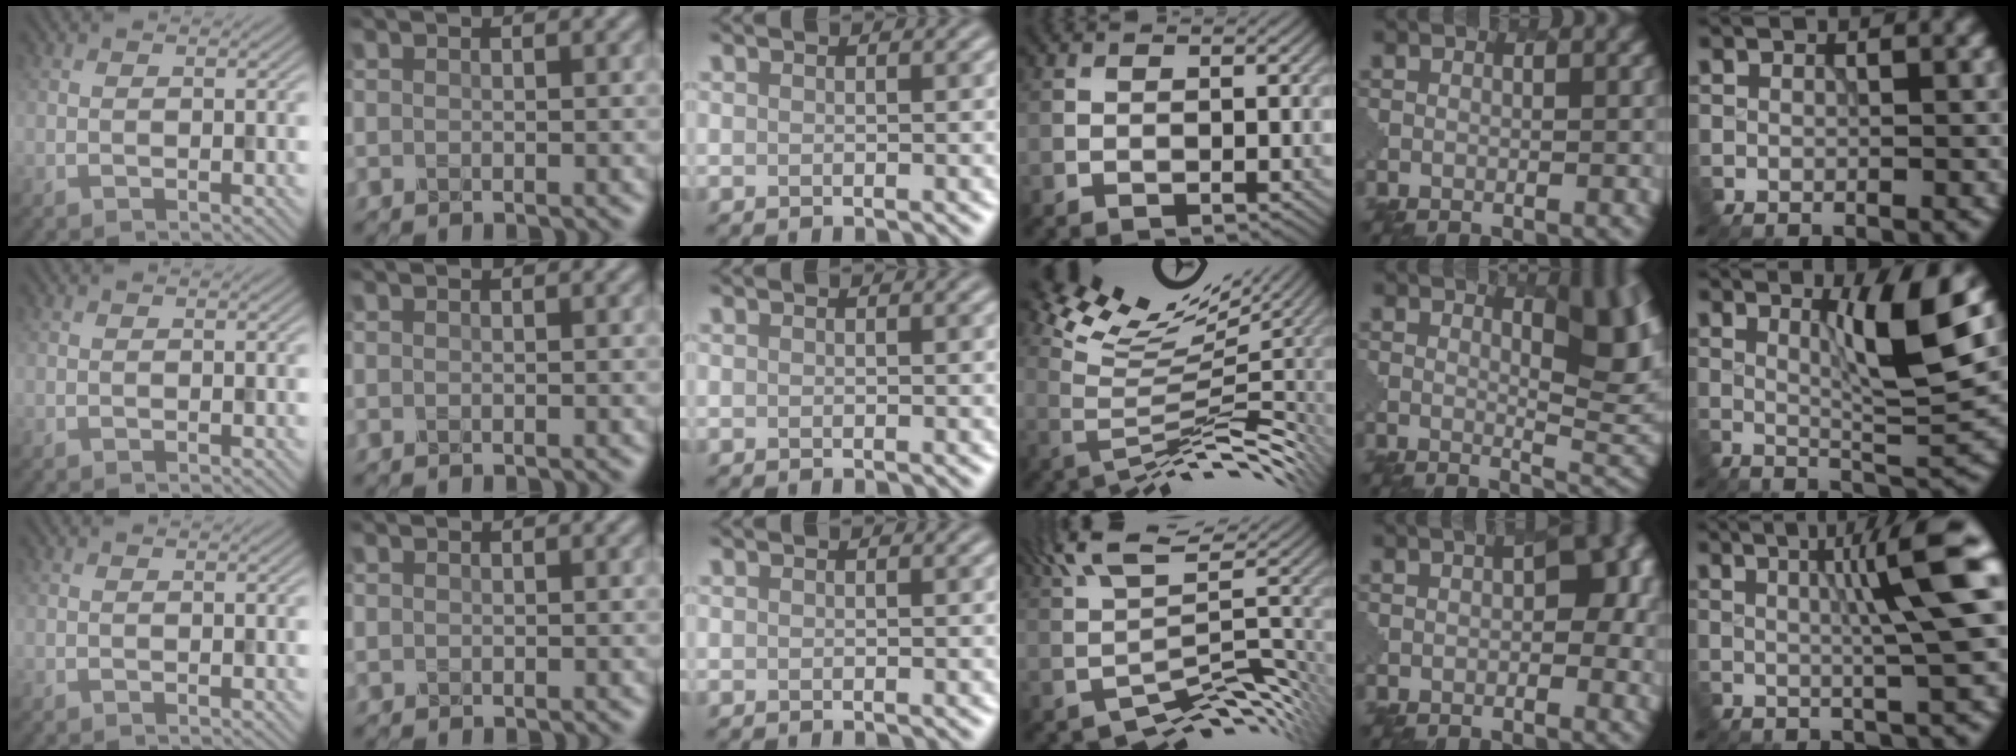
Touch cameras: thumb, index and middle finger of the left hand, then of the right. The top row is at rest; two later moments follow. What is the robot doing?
{"motion": "dispense", "object": "glue stick"}